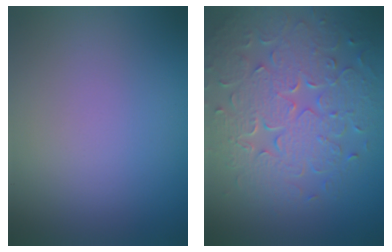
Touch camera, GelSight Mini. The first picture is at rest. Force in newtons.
{"total": 8.1, "press": 5.7, "slide": 5.7}